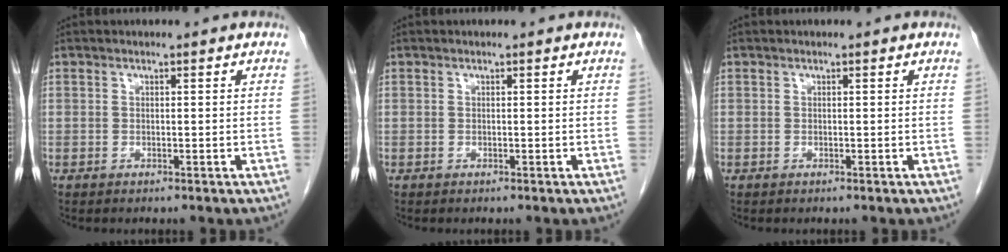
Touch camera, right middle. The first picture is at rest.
{"total": 0.0}
{"total": 0.0}